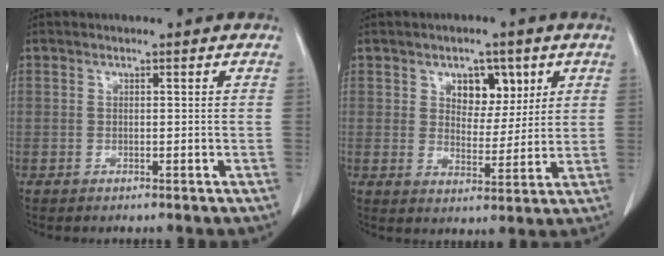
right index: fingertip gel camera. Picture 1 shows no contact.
{"total": 6.6, "force": [3.1, 4.0, 4.1], "torque": [-0.054, 0.007, 0.051]}